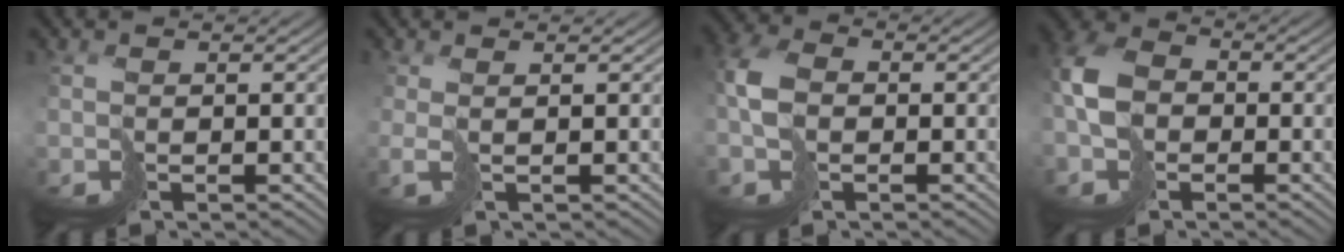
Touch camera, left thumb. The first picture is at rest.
{"total": 1.5, "force": [0.1, 0.4, 1.5], "torque": [-0.033, 0.002, 0.002]}
{"total": 5.0, "force": [-0.6, 3.4, 3.6], "torque": [-0.097, 0.004, -0.018]}
{"total": 7.1, "force": [-1.6, 5.4, 4.4], "torque": [-0.127, -0.004, -0.039]}